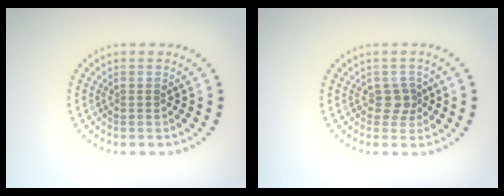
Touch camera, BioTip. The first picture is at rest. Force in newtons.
{"total": 1.6, "press": 1.3, "slide": 1.0}